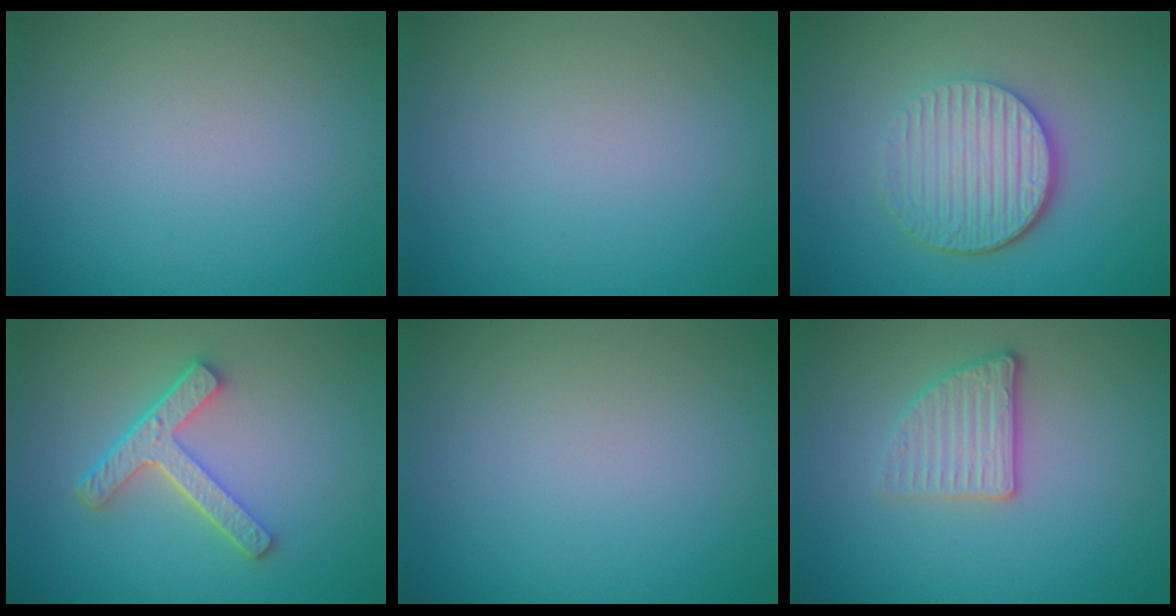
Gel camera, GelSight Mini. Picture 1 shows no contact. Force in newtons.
{"total": 0.0}
{"total": 5.3, "press": 3.8, "slide": 3.6}
{"total": 4.4, "press": 3.3, "slide": 2.9}
{"total": 0.0}
{"total": 2.6, "press": 2.4, "slide": 1.0}